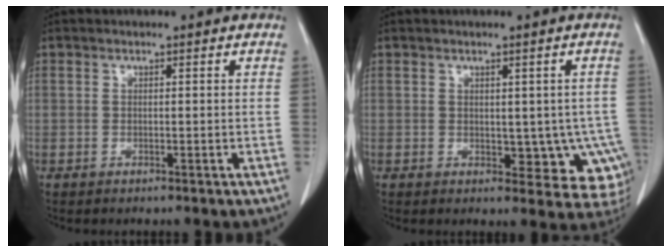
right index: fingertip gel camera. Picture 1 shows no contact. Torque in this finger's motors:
{"motor_torque": [0.09, 0.16, 0.03, 0.01]}